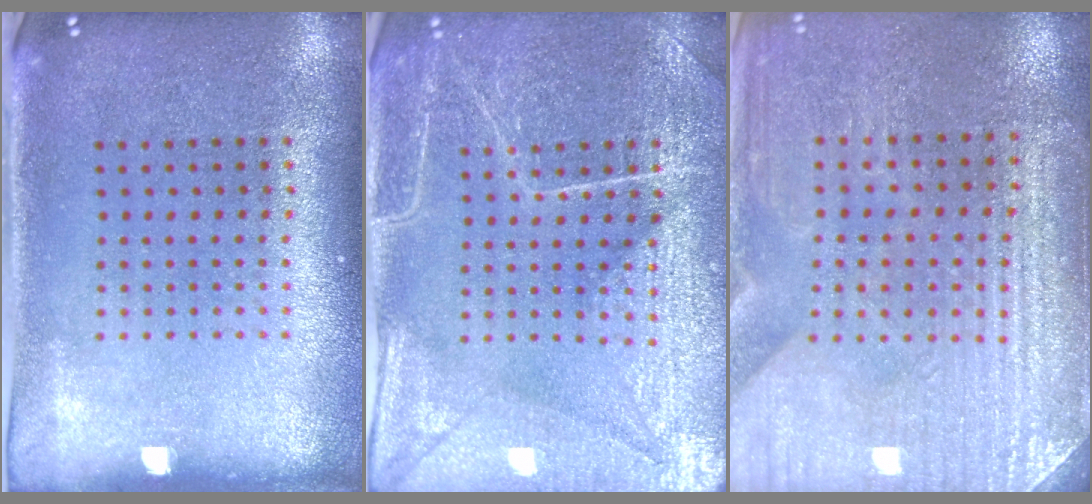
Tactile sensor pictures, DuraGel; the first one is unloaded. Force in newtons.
{"total": 4.3, "press": 4.2, "slide": 1.1}
{"total": 3.2, "press": 3.2, "slide": 0.3}